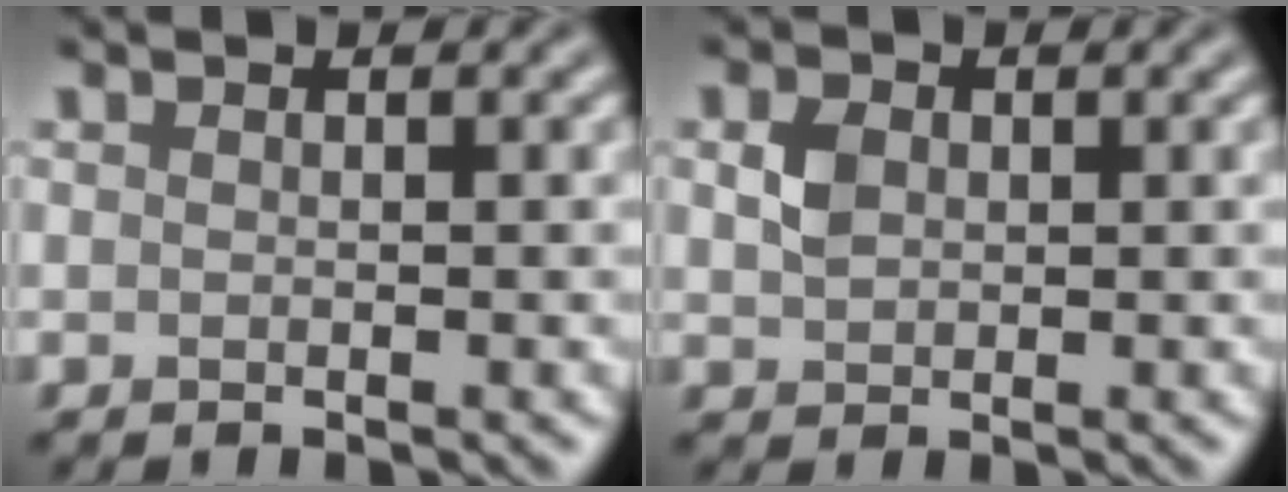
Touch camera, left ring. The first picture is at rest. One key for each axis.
{"total": 1.9, "fx": 0.5, "fy": 1.5, "fz": 1.1, "tx": -0.026, "ty": 0.004, "tz": 0.010}